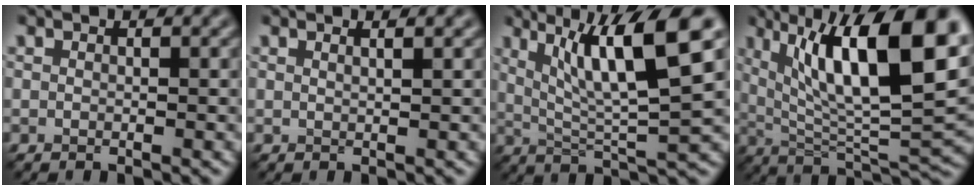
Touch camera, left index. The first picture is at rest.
{"total": 1.3, "force": [0.8, 0.4, 0.9], "torque": [-0.008, 0.001, 0.003]}
{"total": 10.0, "force": [4.1, 1.9, 9.0], "torque": [-0.142, 0.000, 0.075]}
{"total": 14.4, "force": [5.3, 4.6, 12.6], "torque": [-0.196, 0.003, 0.087]}